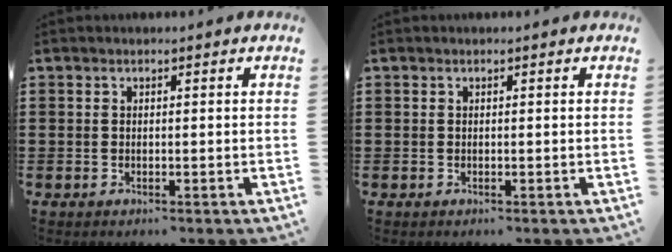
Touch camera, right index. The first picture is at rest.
{"total": 0.0}